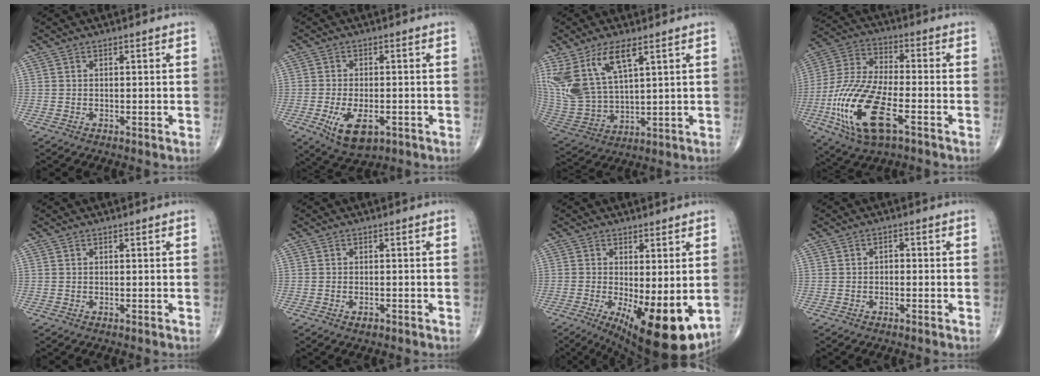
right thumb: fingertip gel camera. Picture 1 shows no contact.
{"total": 8.3, "force": [-3.1, 4.2, 6.5], "torque": [-0.111, -0.002, -0.041]}
{"total": 15.2, "force": [7.5, 6.5, 11.6], "torque": [-0.244, -0.027, 0.164]}
{"total": 19.5, "force": [-7.1, 7.9, 16.3], "torque": [-0.350, 0.015, -0.127]}
{"total": 0.0}
{"total": 1.3, "force": [-0.8, 0.7, 0.8], "torque": [-0.015, 0.003, -0.010]}
{"total": 14.7, "force": [-3.5, 5.3, 13.3], "torque": [-0.181, -0.028, -0.034]}
{"total": 1.3, "force": [-0.3, 0.9, 0.9], "torque": [-0.005, 0.006, -0.009]}